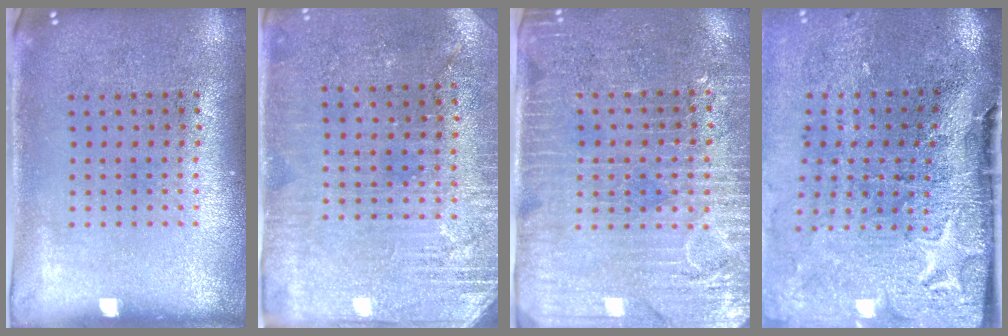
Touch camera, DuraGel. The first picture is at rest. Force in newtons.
{"total": 2.8, "press": 2.7, "slide": 0.8}
{"total": 3.6, "press": 3.2, "slide": 1.8}
{"total": 4.8, "press": 3.8, "slide": 2.9}